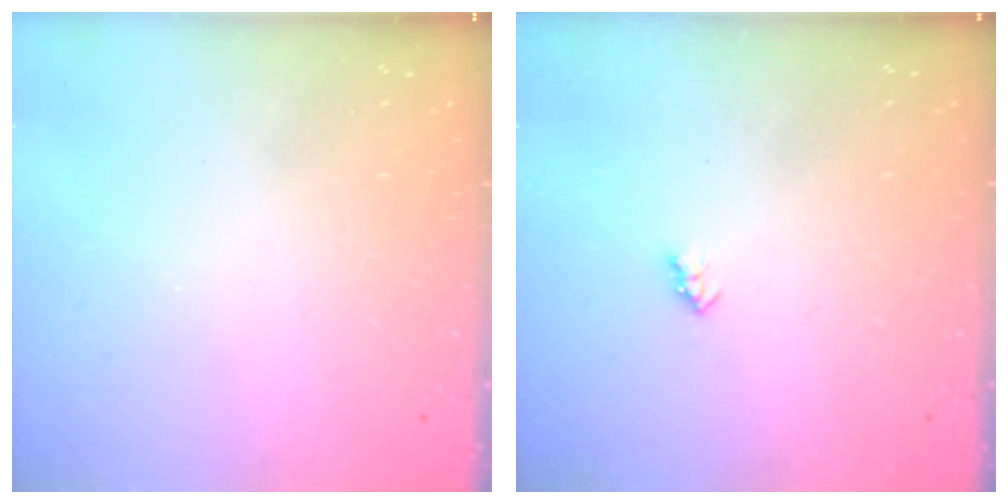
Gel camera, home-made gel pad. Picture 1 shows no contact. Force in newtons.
{"total": 2.0, "press": 2.0, "slide": 0.3}